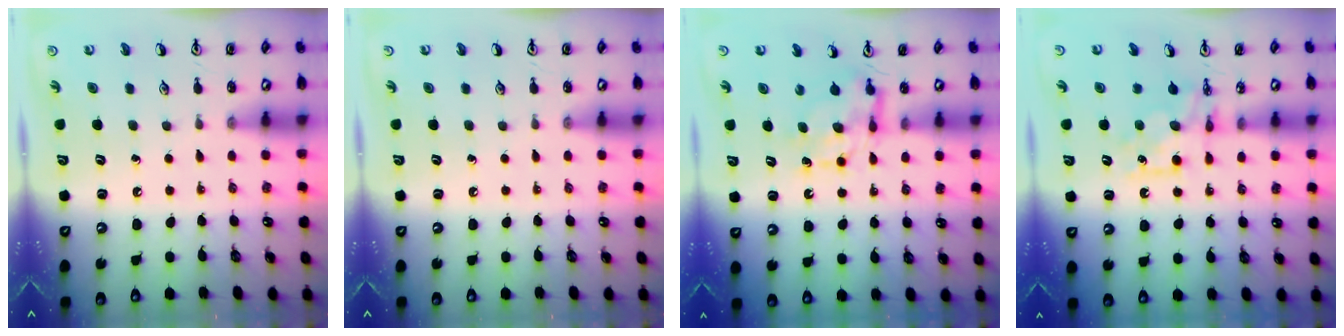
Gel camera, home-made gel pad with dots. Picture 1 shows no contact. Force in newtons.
{"total": 0.0}
{"total": 7.3, "press": 7.3, "slide": 0.2}
{"total": 7.7, "press": 7.7, "slide": 0.7}